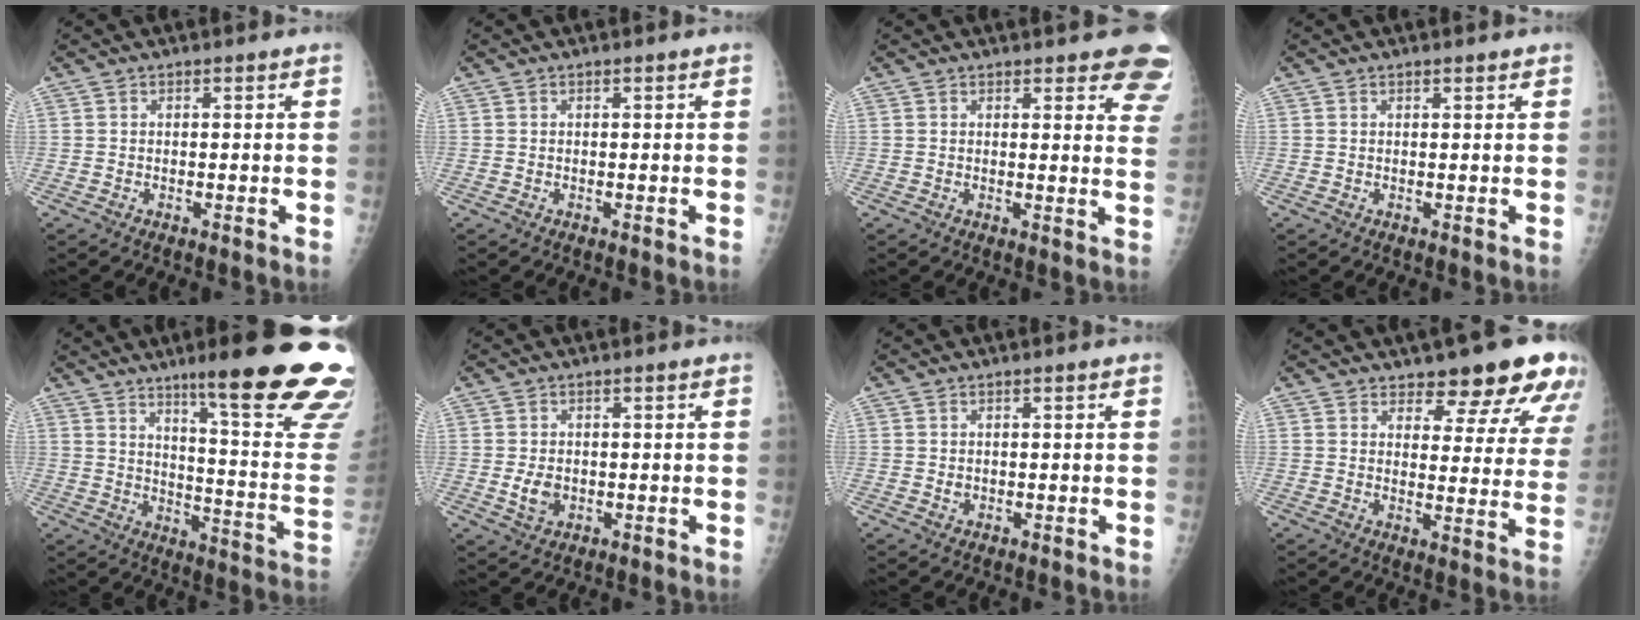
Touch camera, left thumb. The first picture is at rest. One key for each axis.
{"total": 0.0}
{"total": 10.0, "fx": 7.9, "fy": 3.1, "fz": 5.2, "tx": -0.016, "ty": -0.033, "tz": 0.066}
{"total": 0.8, "fx": 0.6, "fy": 0.2, "fz": 0.4, "tx": -0.007, "ty": -0.002, "tz": 0.008}
{"total": 26.2, "fx": 17.5, "fy": 3.0, "fz": 19.3, "tx": -0.211, "ty": -0.098, "tz": 0.240}
{"total": 3.6, "fx": -0.4, "fy": 2.6, "fz": 2.4, "tx": -0.038, "ty": -0.003, "tz": -0.001}
{"total": 0.8, "fx": 0.1, "fy": 0.7, "fz": 0.5, "tx": -0.004, "ty": -0.001, "tz": 0.005}
{"total": 13.7, "fx": 10.3, "fy": 5.1, "fz": 7.4, "tx": -0.041, "ty": -0.065, "tz": 0.119}